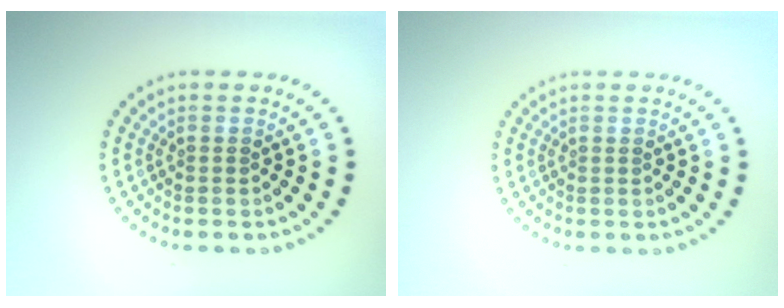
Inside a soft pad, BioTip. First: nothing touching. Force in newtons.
{"total": 0.0}